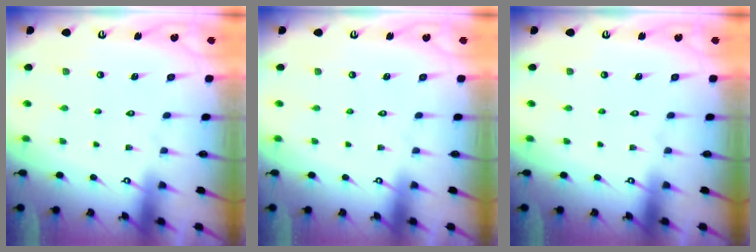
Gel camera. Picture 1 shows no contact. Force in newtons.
{"total": 0.0}
{"total": 0.0}